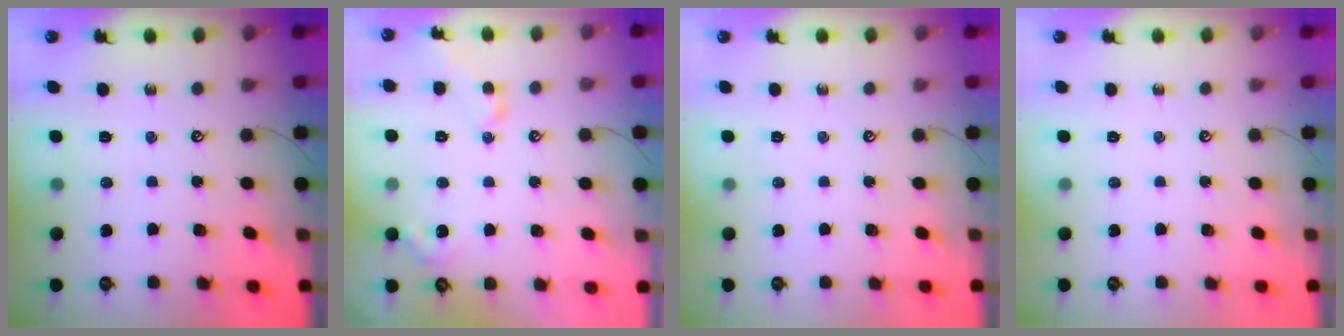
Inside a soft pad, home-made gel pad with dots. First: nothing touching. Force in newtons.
{"total": 3.5, "press": 3.4, "slide": 0.8}
{"total": 0.0}
{"total": 0.0}